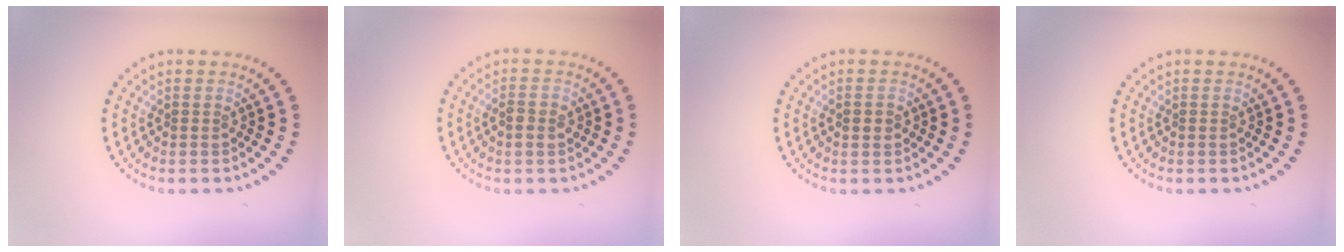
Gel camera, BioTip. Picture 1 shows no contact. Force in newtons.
{"total": 1.8, "press": 1.8, "slide": 0.2}
{"total": 1.8, "press": 1.8, "slide": 0.1}
{"total": 0.0}